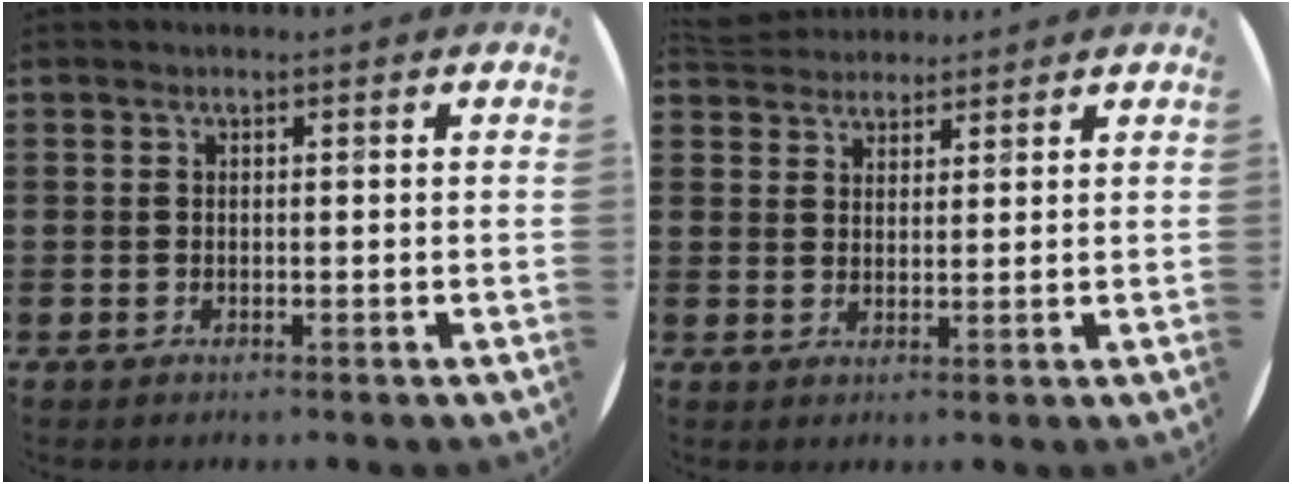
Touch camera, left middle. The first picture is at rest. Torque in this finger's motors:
{"motor_torque": [0.49, -0.59, -0.01, 0.01]}